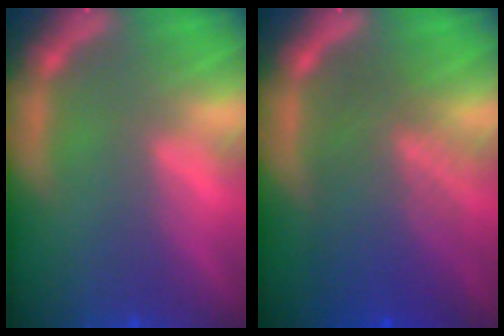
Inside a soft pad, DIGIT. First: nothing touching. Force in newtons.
{"total": 7.6}